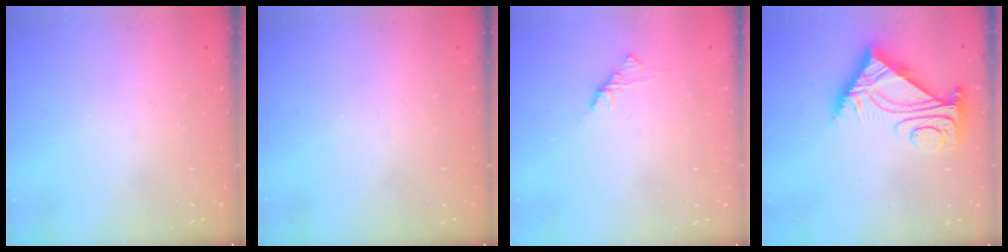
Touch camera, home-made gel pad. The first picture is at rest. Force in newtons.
{"total": 0.0}
{"total": 1.9, "press": 1.7, "slide": 0.6}
{"total": 8.0, "press": 7.9, "slide": 1.2}